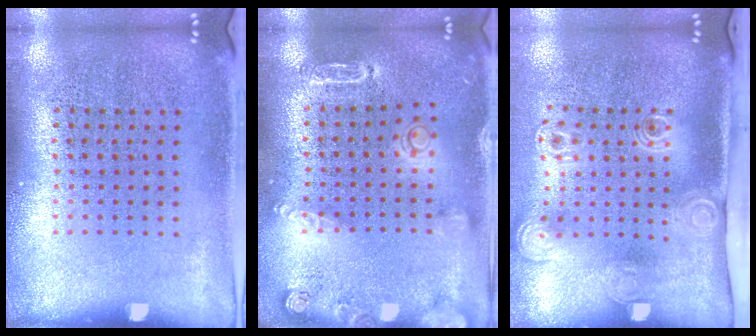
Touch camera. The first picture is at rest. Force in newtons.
{"total": 1.8, "press": 1.8, "slide": 0.1}
{"total": 2.1, "press": 1.5, "slide": 1.5}